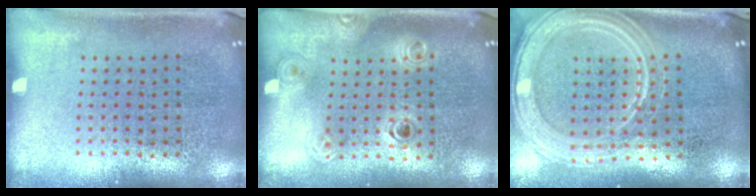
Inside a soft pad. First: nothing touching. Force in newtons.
{"total": 1.2, "press": 1.1, "slide": 0.5}
{"total": 1.8, "press": 1.7, "slide": 0.5}